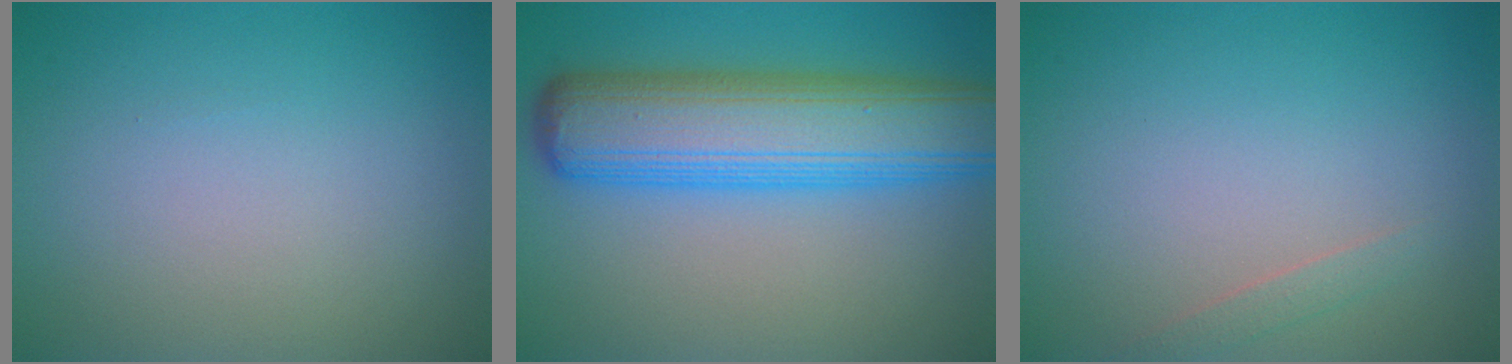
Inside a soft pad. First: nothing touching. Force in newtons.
{"total": 10.2, "press": 10.2, "slide": 0.3}
{"total": 0.9, "press": 0.9, "slide": 0.0}